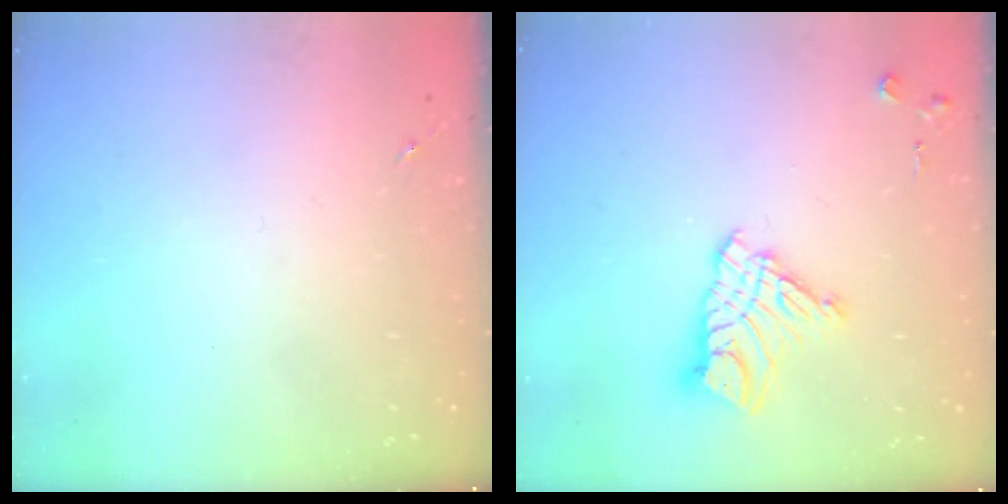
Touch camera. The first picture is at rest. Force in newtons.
{"total": 11.6, "press": 11.6, "slide": 1.0}